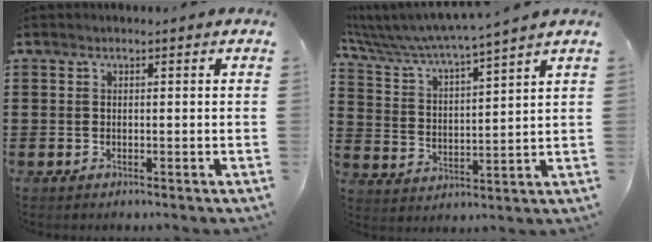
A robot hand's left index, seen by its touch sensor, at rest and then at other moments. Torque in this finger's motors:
{"motor_torque": [1.05, 1.08, 0.21, 0.12]}